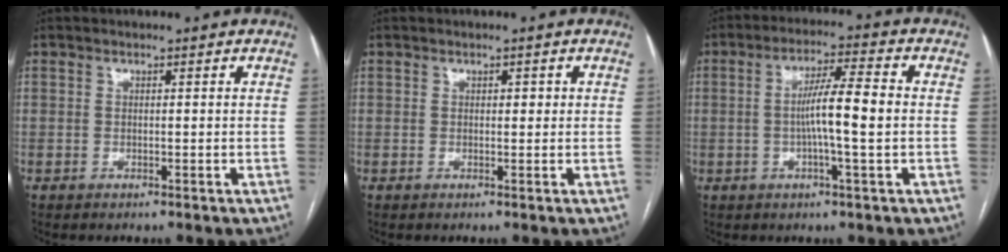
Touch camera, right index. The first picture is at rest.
{"total": 0.8, "force": [0.2, 0.5, 0.7], "torque": [-0.007, 0.004, 0.002]}
{"total": 1.3, "force": [-0.1, 0.0, 1.3], "torque": [-0.023, 0.002, 0.001]}